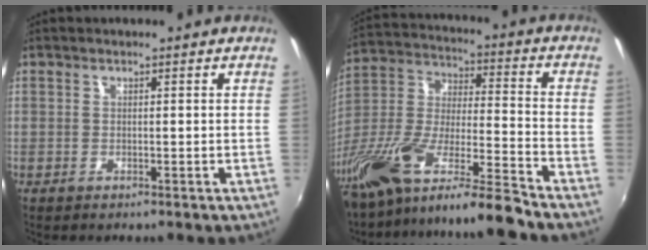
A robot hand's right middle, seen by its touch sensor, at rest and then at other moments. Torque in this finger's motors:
{"motor_torque": [0.53, -1.17, 0.34, 0.21]}